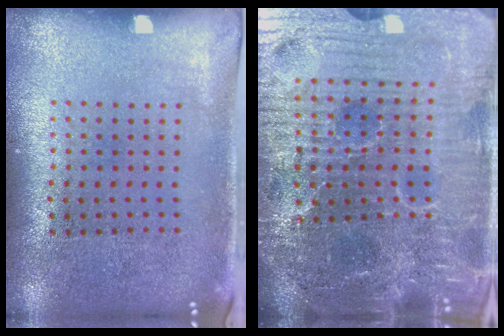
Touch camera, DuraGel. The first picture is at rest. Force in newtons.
{"total": 7.2, "press": 6.5, "slide": 3.2}